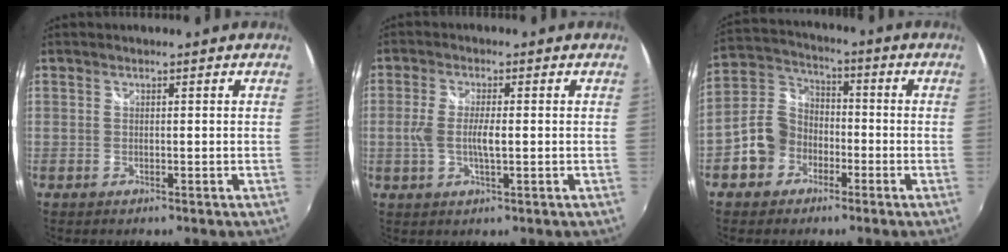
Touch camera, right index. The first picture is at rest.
{"total": 4.8, "force": [-0.5, 1.1, 4.6], "torque": [-0.090, -0.004, -0.011]}
{"total": 8.6, "force": [-3.9, 7.1, 2.8], "torque": [-0.069, 0.030, -0.071]}